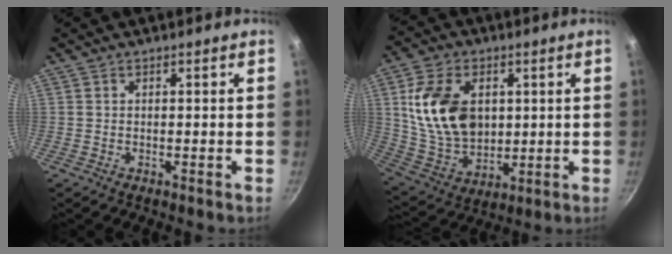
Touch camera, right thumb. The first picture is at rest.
{"total": 17.1, "force": [3.2, 11.9, 11.9], "torque": [-0.199, -0.013, 0.073]}